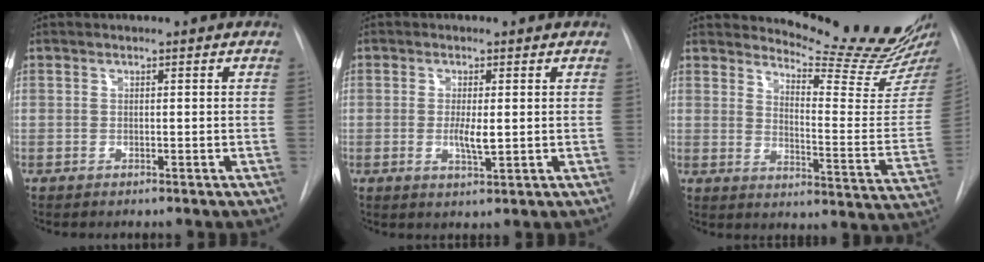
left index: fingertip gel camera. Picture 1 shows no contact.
{"total": 3.0, "force": [-0.3, 0.6, 3.0], "torque": [-0.054, -0.010, -0.005]}
{"total": 16.3, "force": [15.8, -1.2, 3.8], "torque": [-0.064, -0.142, 0.191]}